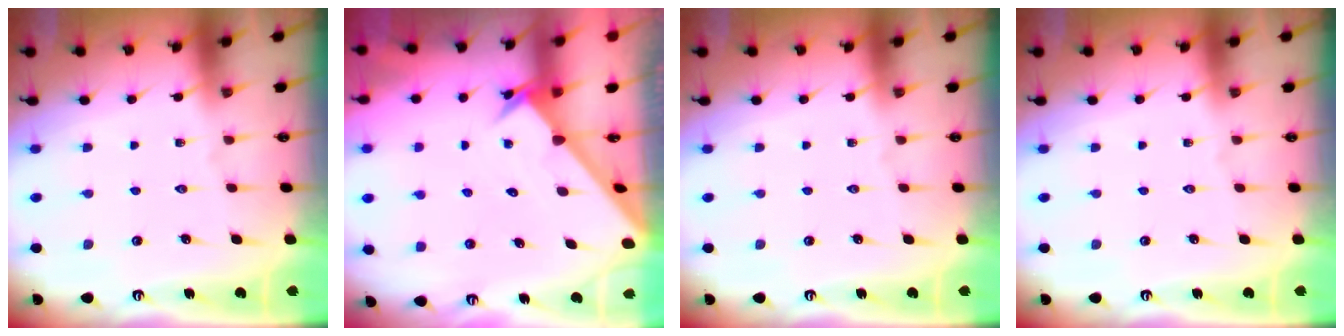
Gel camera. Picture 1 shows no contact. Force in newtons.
{"total": 2.5, "press": 2.5, "slide": 0.2}
{"total": 0.0}
{"total": 0.0}